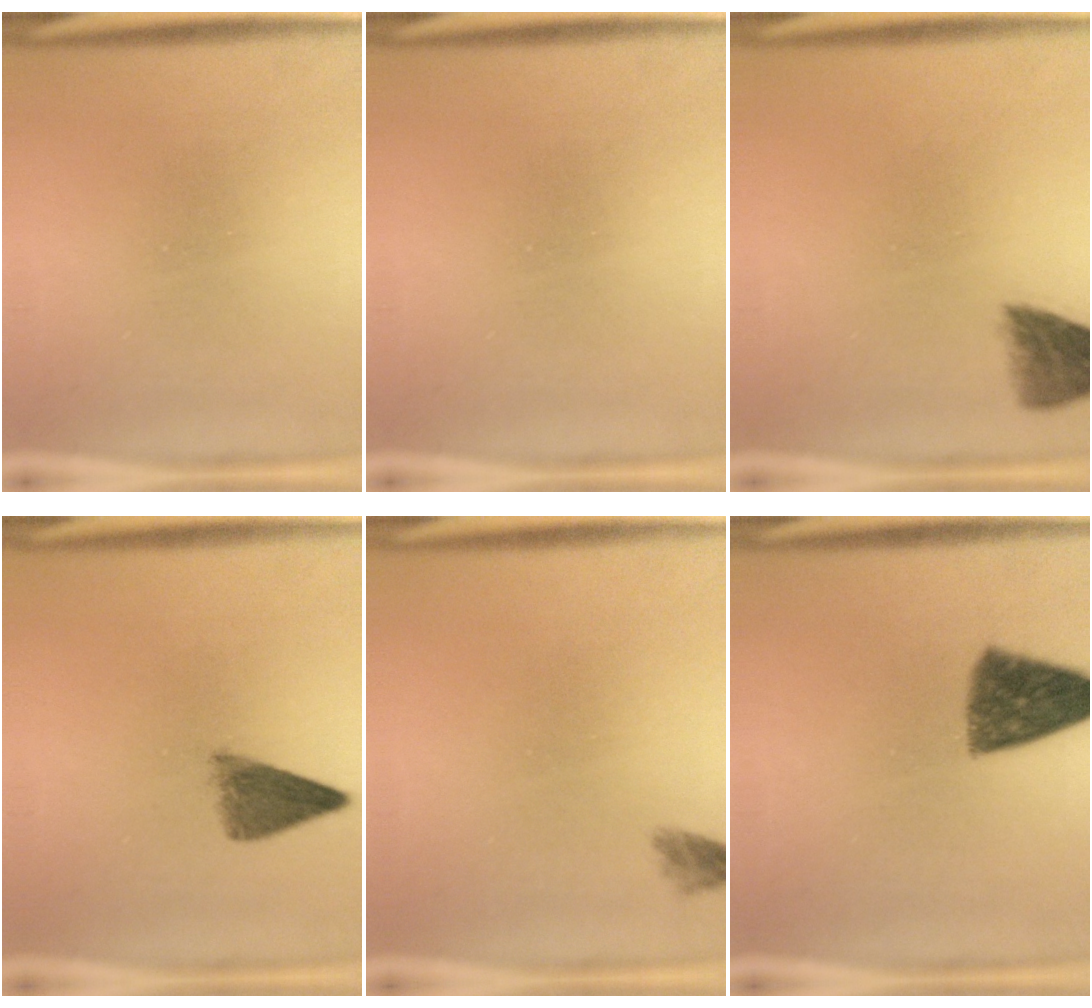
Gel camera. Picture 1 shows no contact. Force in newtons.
{"total": 0.0}
{"total": 5.0}
{"total": 4.6}
{"total": 1.6}
{"total": 9.2}